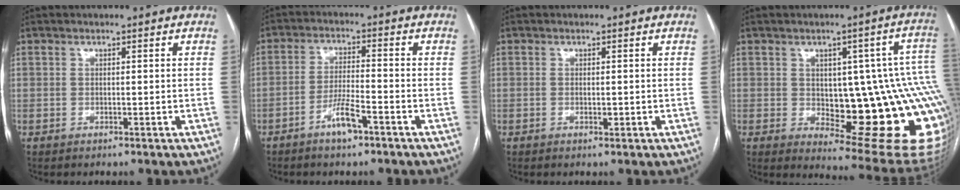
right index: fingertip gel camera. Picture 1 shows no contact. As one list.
[{"total": 5.2, "force": [-3.2, 0.7, 4.0], "torque": [-0.080, 0.000, -0.059]}, {"total": 0.9, "force": [-0.1, 0.4, 0.7], "torque": [-0.015, 0.000, 0.003]}, {"total": 21.3, "force": [-2.3, 7.9, 19.7], "torque": [-0.149, 0.021, -0.002]}]